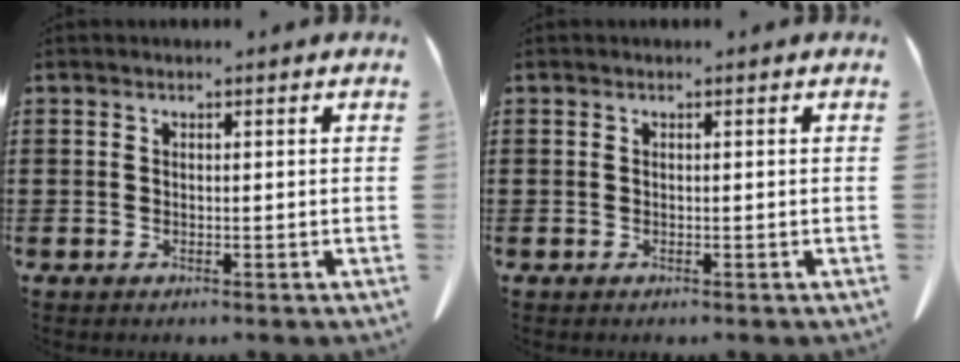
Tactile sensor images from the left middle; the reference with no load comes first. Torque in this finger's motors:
{"motor_torque": [-0.05, 0.15, -0.05, -0.01]}